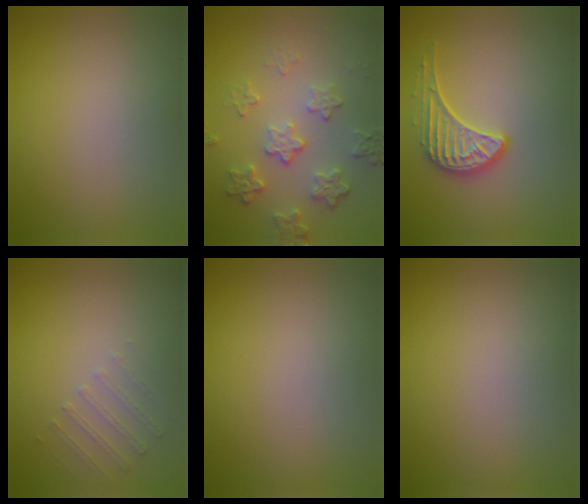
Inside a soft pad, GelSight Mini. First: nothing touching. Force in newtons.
{"total": 4.4, "press": 3.2, "slide": 3.0}
{"total": 2.7, "press": 2.2, "slide": 1.6}
{"total": 1.1, "press": 0.7, "slide": 0.8}
{"total": 0.0}
{"total": 0.0}